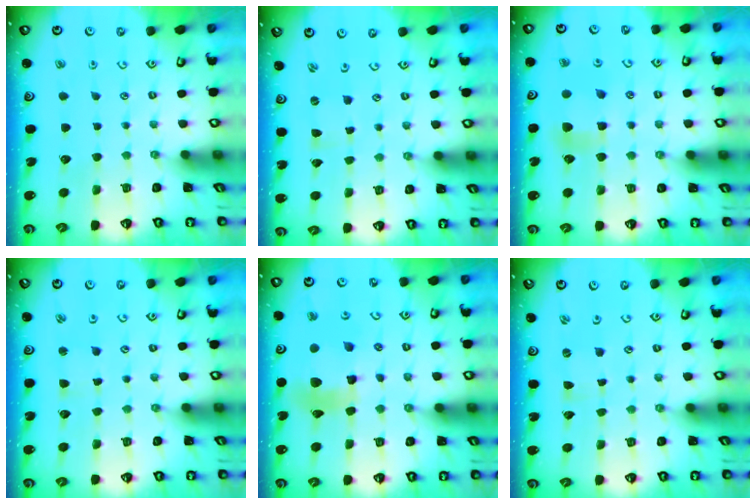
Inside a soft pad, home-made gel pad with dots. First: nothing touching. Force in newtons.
{"total": 0.0}
{"total": 6.3, "press": 6.3, "slide": 0.4}
{"total": 2.0, "press": 2.0, "slide": 0.3}
{"total": 12.5, "press": 12.4, "slide": 1.7}
{"total": 0.0}